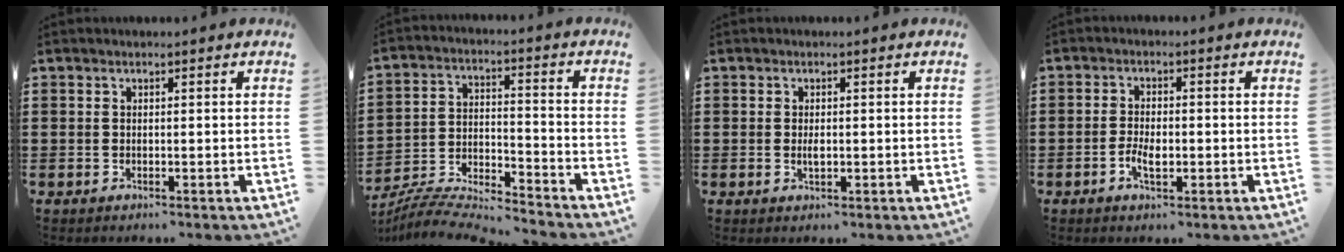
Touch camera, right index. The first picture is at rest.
{"total": 6.9, "force": [-6.7, 0.3, 1.4], "torque": [-0.036, -0.005, -0.137]}
{"total": 1.6, "force": [-0.1, 0.7, 1.4], "torque": [-0.028, 0.001, -0.002]}
{"total": 3.4, "force": [-1.1, 1.5, 2.9], "torque": [-0.060, 0.000, -0.020]}